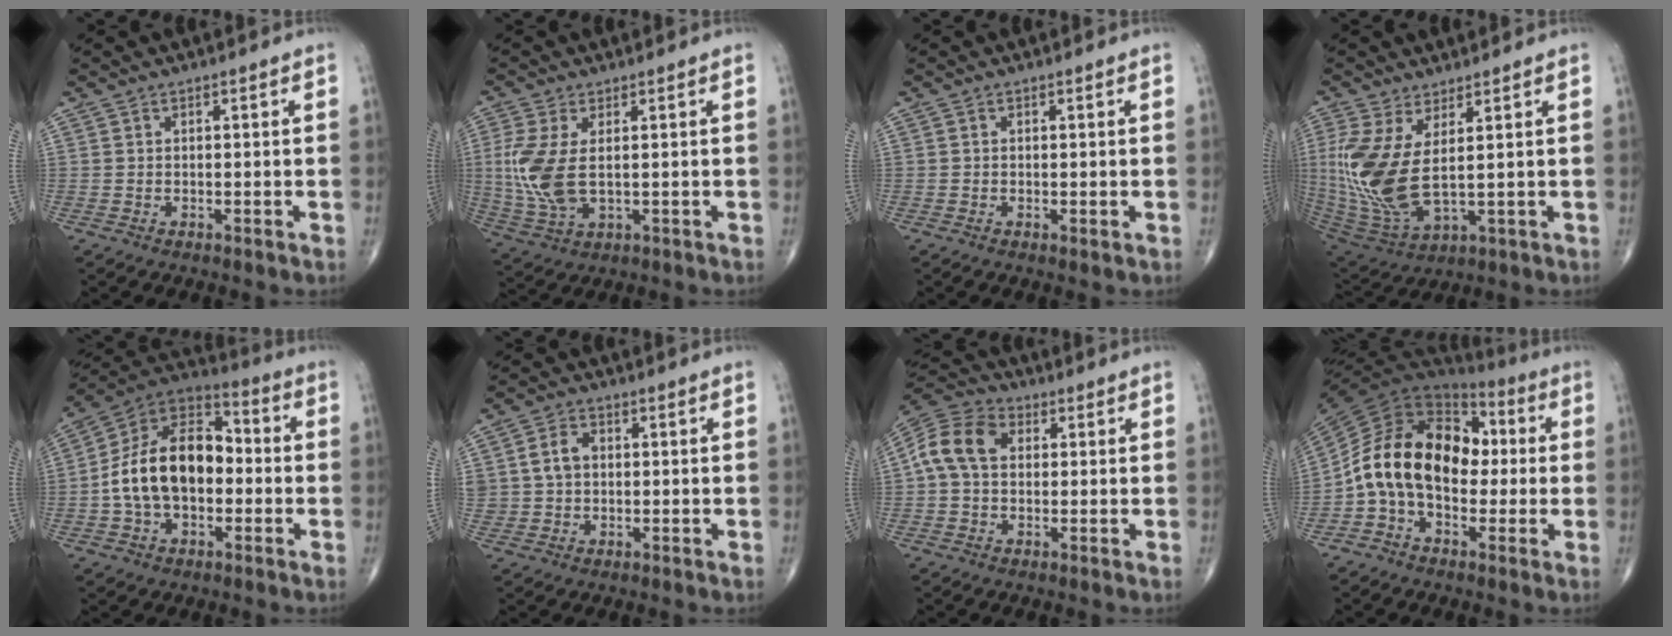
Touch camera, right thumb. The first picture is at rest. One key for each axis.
{"total": 10.0, "fx": 0.6, "fy": 5.2, "fz": 8.5, "tx": -0.208, "ty": -0.007, "tz": 0.024}
{"total": 0.6, "fx": -0.1, "fy": 0.3, "fz": 0.5, "tx": -0.012, "ty": -0.003, "tz": -0.004}
{"total": 15.1, "fx": 2.4, "fy": 6.3, "fz": 13.5, "tx": -0.320, "ty": -0.028, "tz": 0.066}
{"total": 17.9, "fx": -1.6, "fy": 11.5, "fz": 13.6, "tx": -0.219, "ty": 0.043, "tz": -0.038}
{"total": 5.2, "fx": 0.4, "fy": 4.1, "fz": 3.1, "tx": -0.052, "ty": 0.010, "tz": 0.008}
{"total": 10.2, "fx": 1.2, "fy": 7.3, "fz": 6.9, "tx": -0.133, "ty": 0.031, "tz": 0.012}
{"total": 17.7, "fx": -0.6, "fy": 11.8, "fz": 13.1, "tx": -0.207, "ty": 0.047, "tz": -0.022}